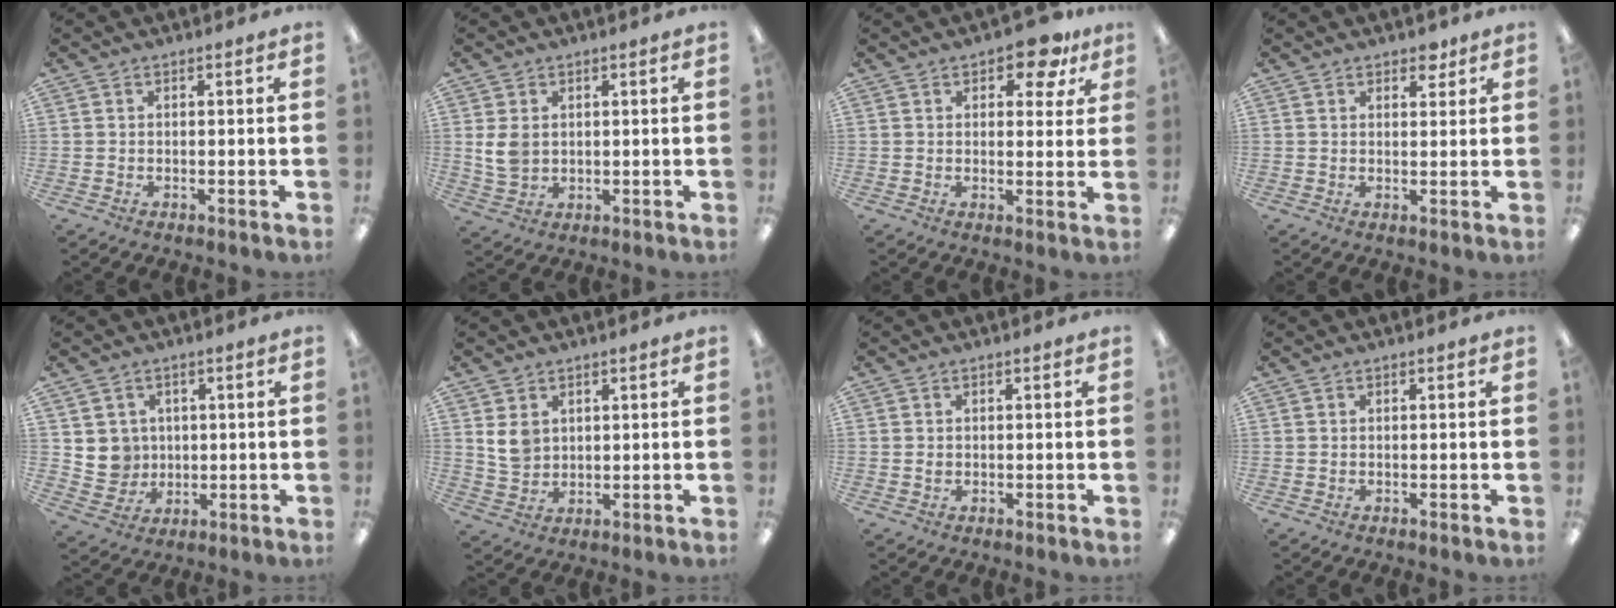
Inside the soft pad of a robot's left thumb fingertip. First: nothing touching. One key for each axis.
{"total": 5.5, "fx": 1.0, "fy": 4.3, "fz": 3.3, "tx": -0.072, "ty": 0.000, "tz": 0.018}
{"total": 7.6, "fx": 4.8, "fy": 3.7, "fz": 4.6, "tx": -0.047, "ty": -0.022, "tz": 0.077}
{"total": 3.2, "fx": 2.5, "fy": 1.8, "fz": 0.9, "tx": 0.003, "ty": -0.009, "tz": 0.042}
{"total": 6.0, "fx": 1.7, "fy": 5.8, "fz": 0.1, "tx": -0.012, "ty": 0.001, "tz": 0.037}
{"total": 5.4, "fx": 2.2, "fy": 4.4, "fz": 2.3, "tx": -0.037, "ty": 0.001, "tz": 0.041}
{"total": 0.8, "fx": 0.0, "fy": 0.7, "fz": 0.4, "tx": -0.007, "ty": 0.004, "tz": -0.002}
{"total": 0.0}